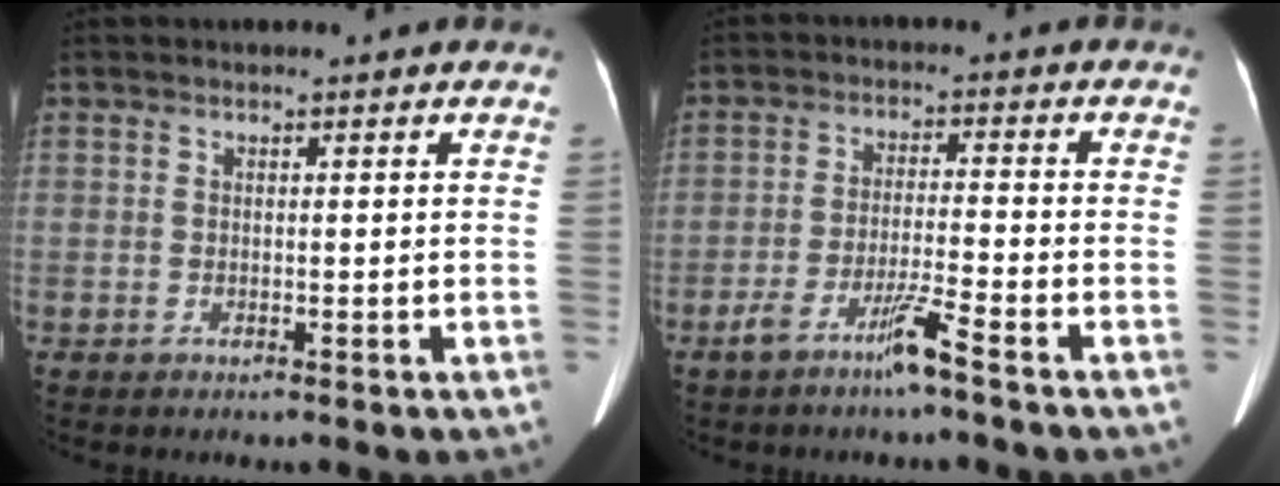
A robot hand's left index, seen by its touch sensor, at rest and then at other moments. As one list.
[{"total": 5.3, "force": [-3.8, -0.6, 3.6], "torque": [-0.074, -0.009, -0.075]}]